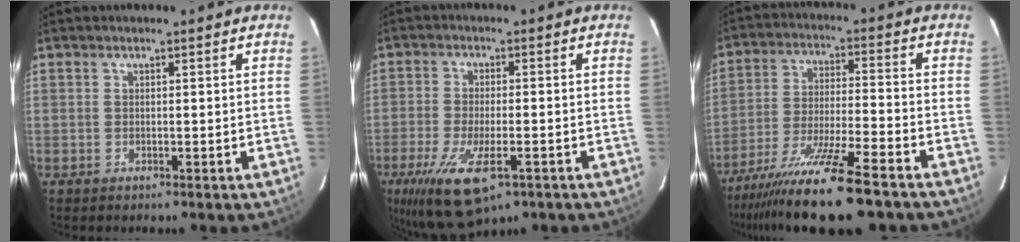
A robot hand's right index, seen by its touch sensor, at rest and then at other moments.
{"total": 11.3, "force": [-6.1, 3.6, 8.9], "torque": [-0.165, -0.025, -0.096]}
{"total": 15.0, "force": [-11.5, 0.1, 9.5], "torque": [-0.183, -0.040, -0.198]}